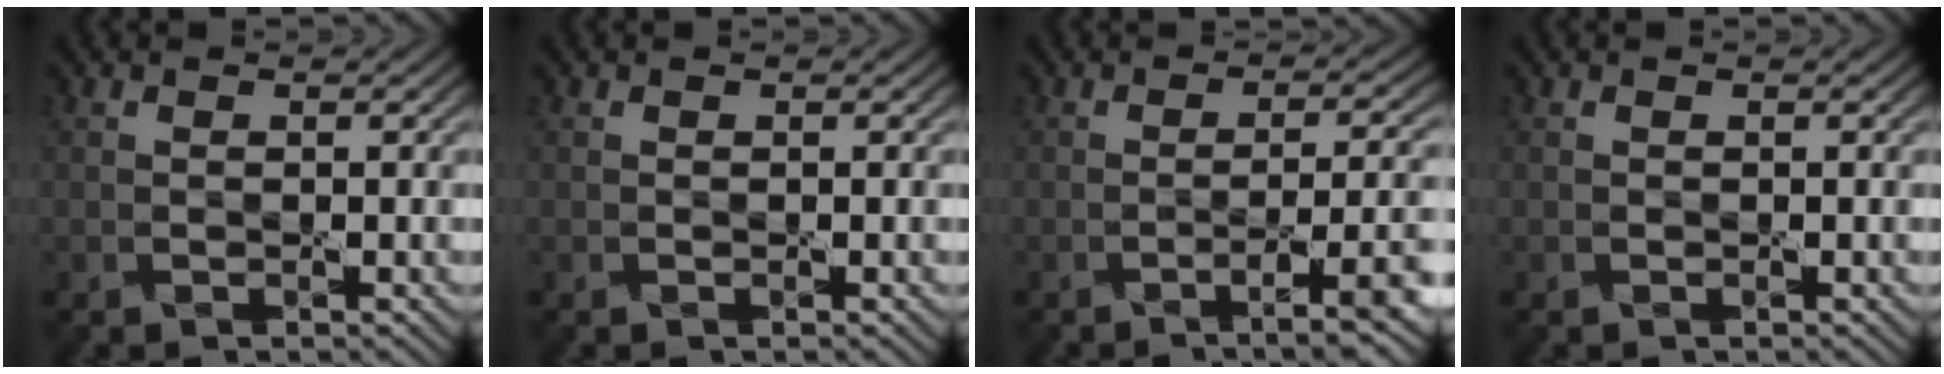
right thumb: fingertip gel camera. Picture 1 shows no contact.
{"total": 0.0}
{"total": 7.2, "force": [-3.3, 2.0, 6.1], "torque": [-0.083, -0.002, -0.050]}
{"total": 0.0}